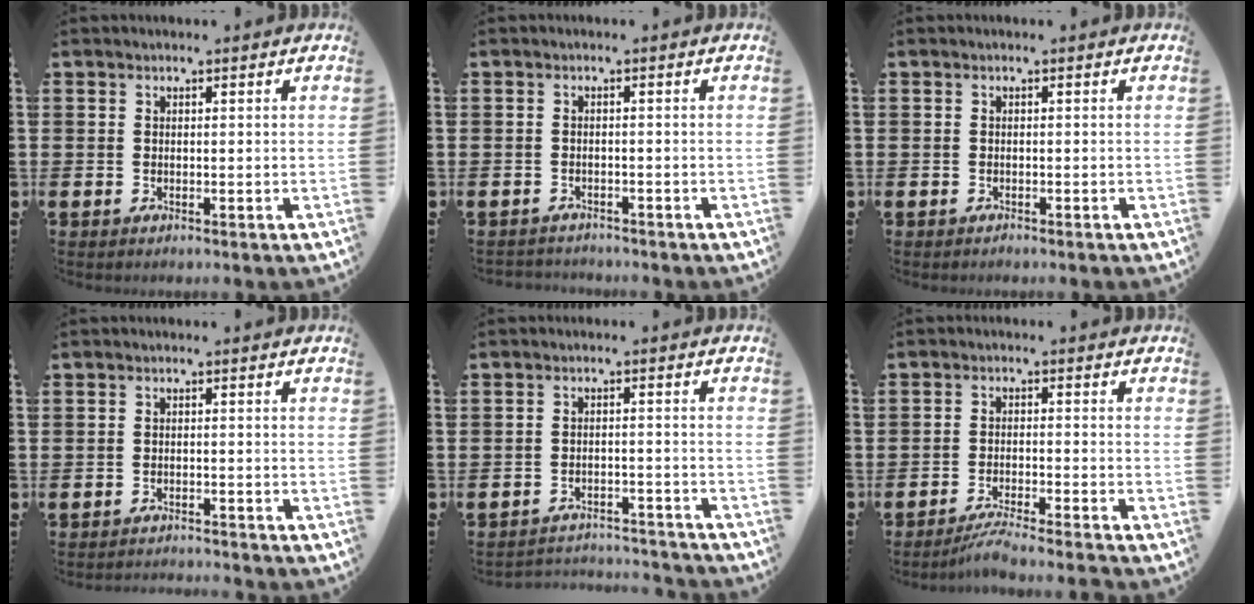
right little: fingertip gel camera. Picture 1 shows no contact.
{"total": 1.1, "force": [-1.0, 0.2, -0.1], "torque": [-0.001, 0.002, -0.023]}
{"total": 0.0}
{"total": 1.4, "force": [-1.4, -0.2, -0.1], "torque": [0.000, 0.004, -0.030]}
{"total": 3.0, "force": [-3.0, 0.1, -0.1], "torque": [-0.005, 0.004, -0.065]}
{"total": 3.1, "force": [-2.8, -0.3, 1.3], "torque": [-0.020, 0.000, -0.054]}